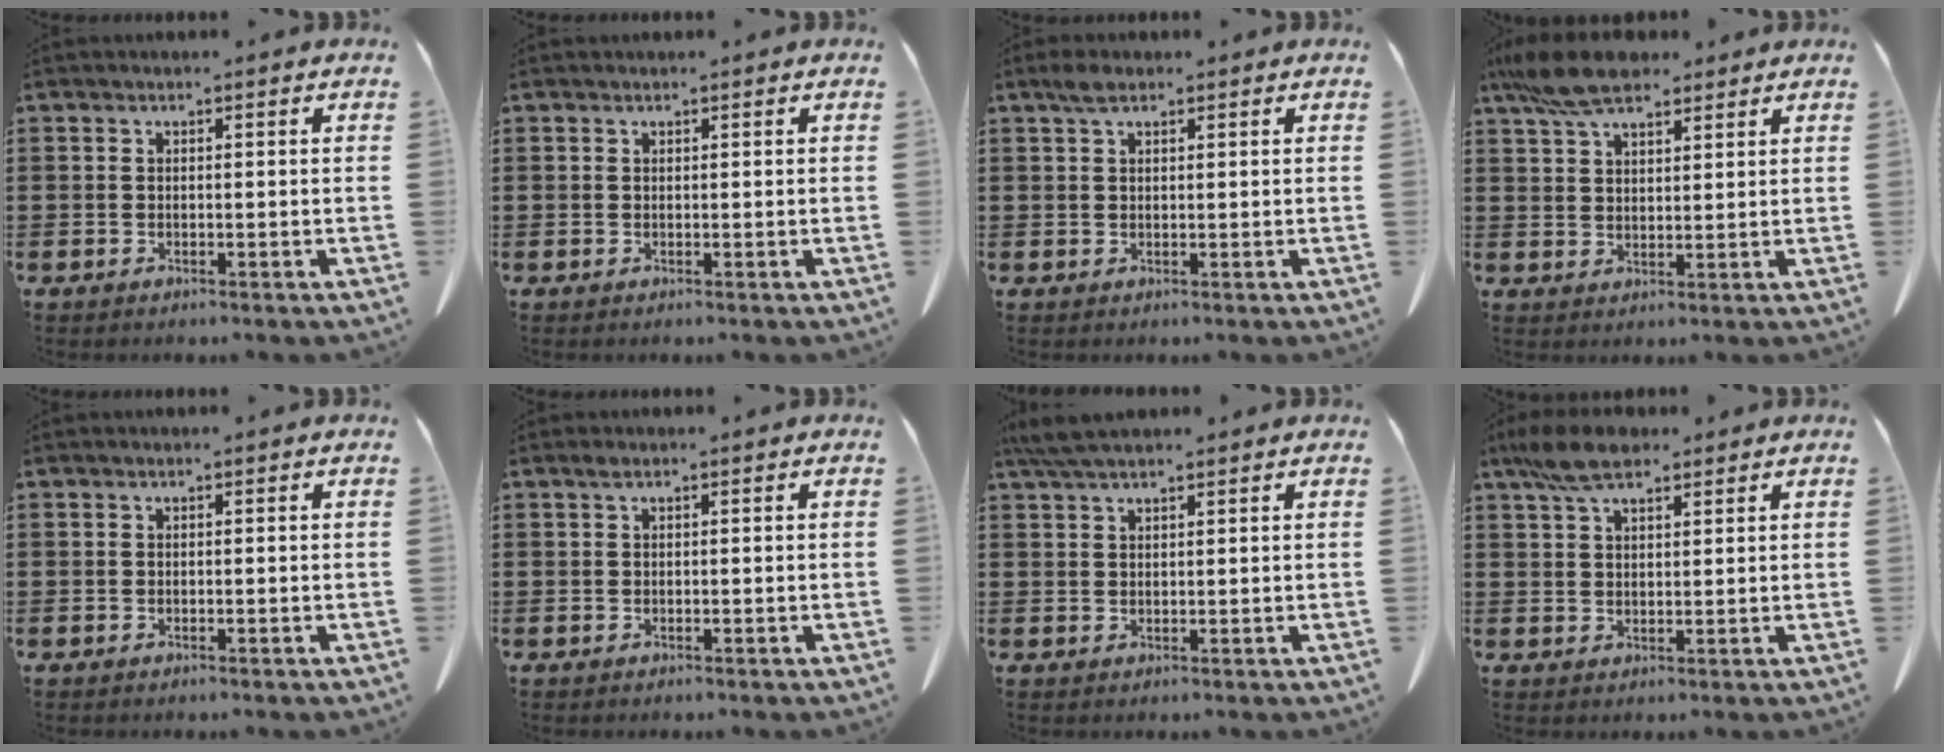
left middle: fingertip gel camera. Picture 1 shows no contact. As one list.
[{"total": 0.0}, {"total": 2.1, "force": [1.3, 0.9, 1.3], "torque": [-0.031, 0.004, 0.025]}, {"total": 8.0, "force": [6.2, 2.9, 4.1], "torque": [-0.101, -0.005, 0.118]}, {"total": 0.0}, {"total": 0.6, "force": [0.3, 0.2, 0.5], "torque": [-0.012, 0.001, 0.007]}, {"total": 3.9, "force": [3.1, 0.7, 2.2], "torque": [-0.052, 0.000, 0.059]}, {"total": 6.4, "force": [4.6, 2.4, 3.8], "torque": [-0.087, 0.000, 0.087]}]